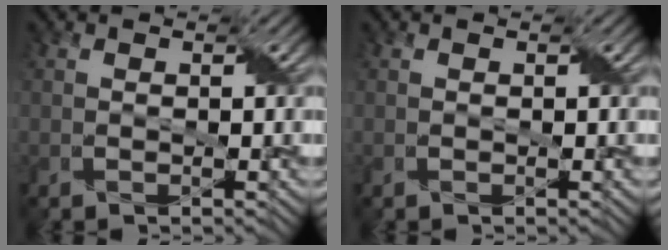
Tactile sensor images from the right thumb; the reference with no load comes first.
{"total": 0.0}